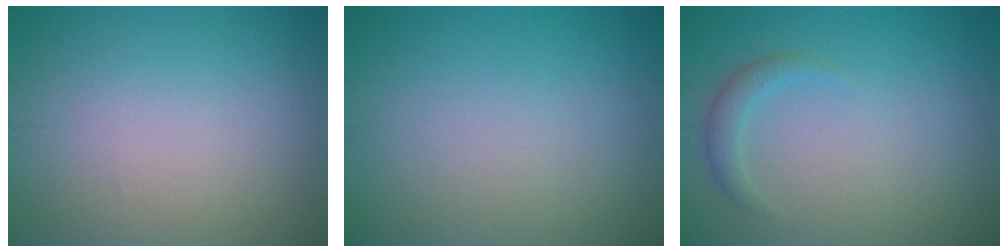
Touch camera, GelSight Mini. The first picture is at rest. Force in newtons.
{"total": 0.0}
{"total": 1.5, "press": 1.5, "slide": 0.1}